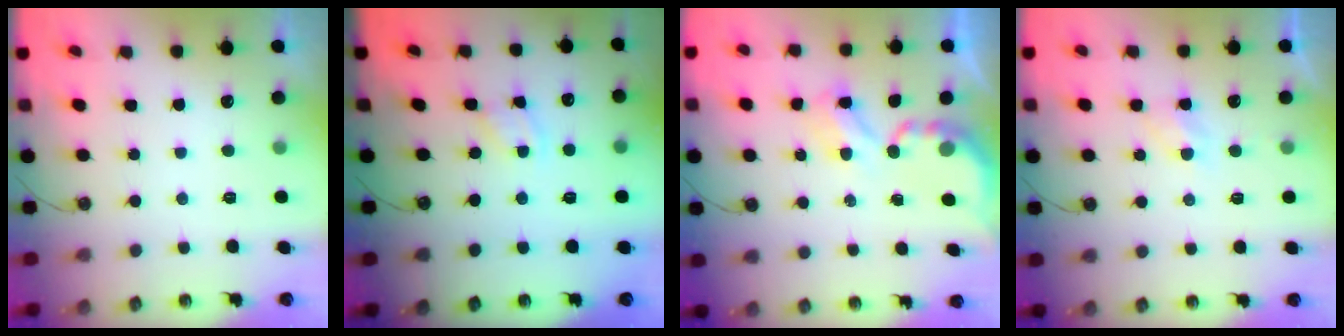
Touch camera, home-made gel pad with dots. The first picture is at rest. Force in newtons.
{"total": 2.1, "press": 2.1, "slide": 0.3}
{"total": 3.8, "press": 3.8, "slide": 0.2}
{"total": 3.4, "press": 3.4, "slide": 0.4}